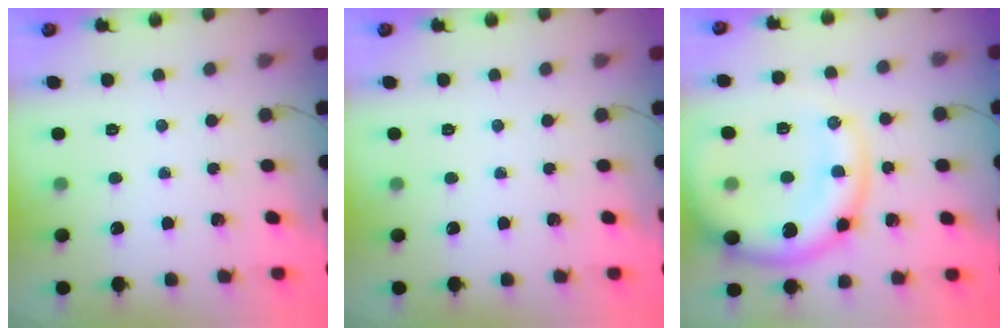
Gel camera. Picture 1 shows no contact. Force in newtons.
{"total": 0.0}
{"total": 16.1, "press": 15.8, "slide": 3.0}